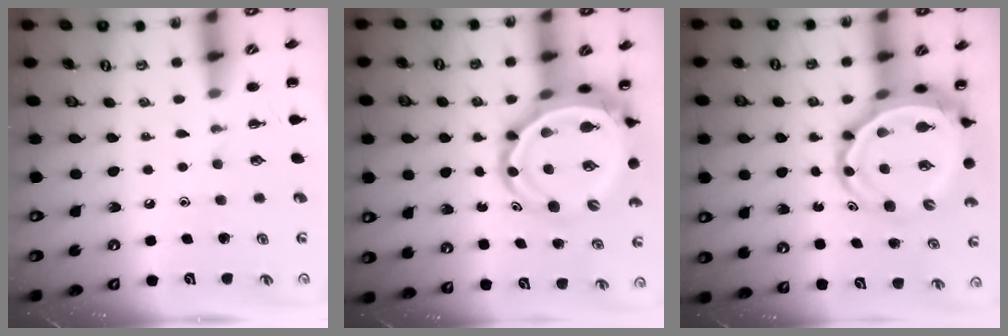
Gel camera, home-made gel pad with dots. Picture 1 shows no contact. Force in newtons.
{"total": 9.1, "press": 8.7, "slide": 2.5}
{"total": 9.0, "press": 8.6, "slide": 2.7}